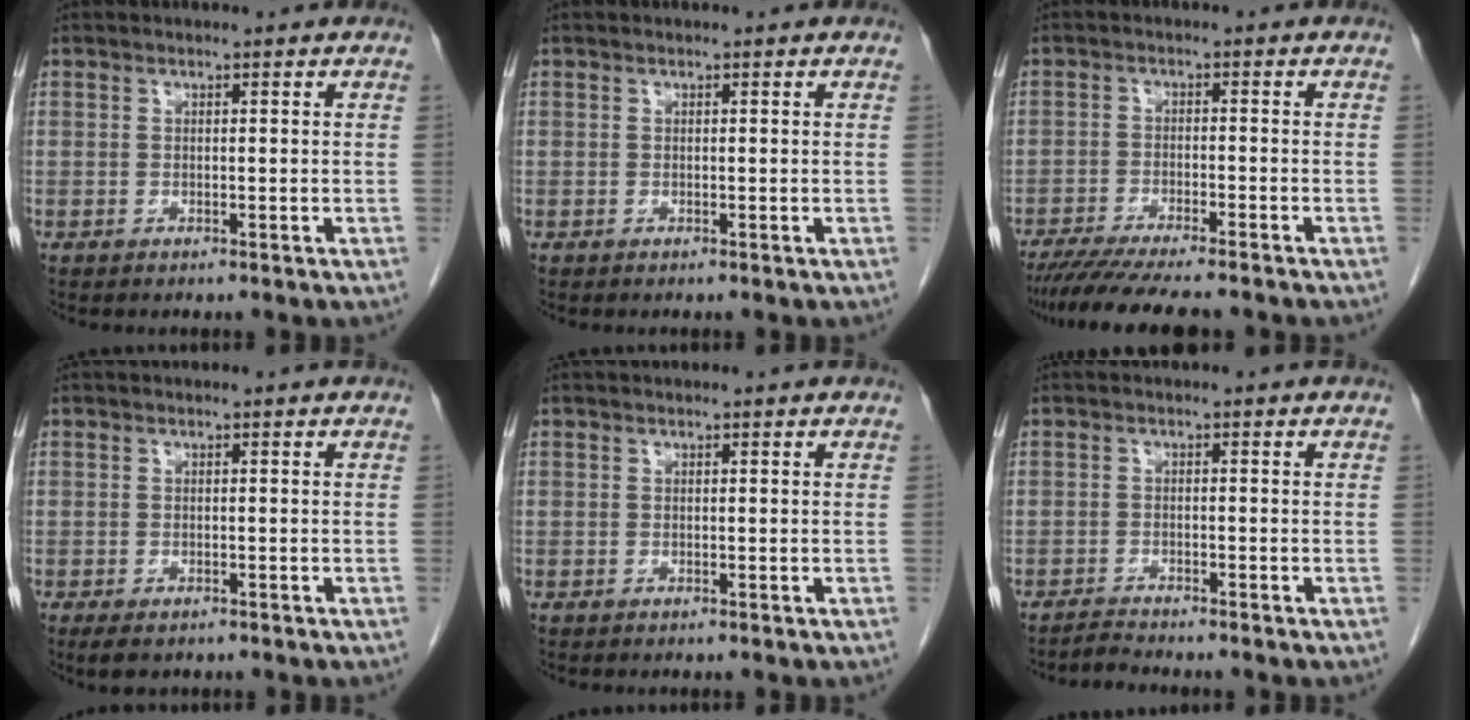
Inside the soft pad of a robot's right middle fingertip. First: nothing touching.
{"total": 0.0}
{"total": 11.0, "force": [-9.4, 0.8, 5.5], "torque": [-0.080, -0.023, -0.145]}
{"total": 2.5, "force": [-1.7, 1.1, 1.4], "torque": [-0.025, -0.004, -0.022]}
{"total": 0.0}
{"total": 1.8, "force": [-1.7, -0.5, -0.2], "torque": [-0.002, -0.011, -0.033]}